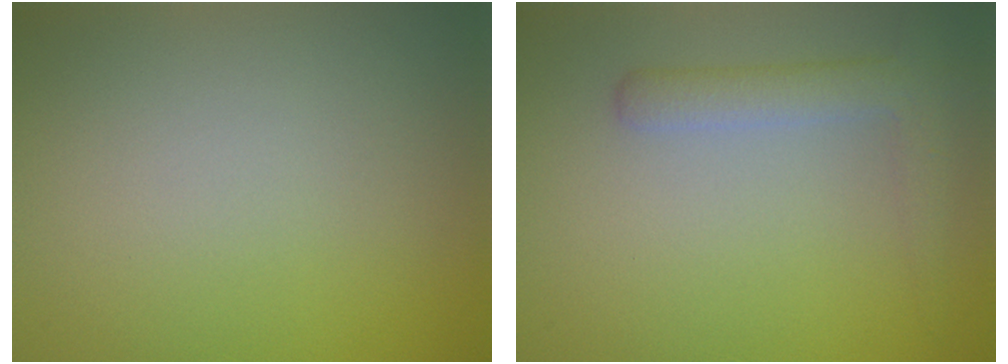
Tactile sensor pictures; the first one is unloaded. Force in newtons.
{"total": 2.8, "press": 2.8, "slide": 0.2}